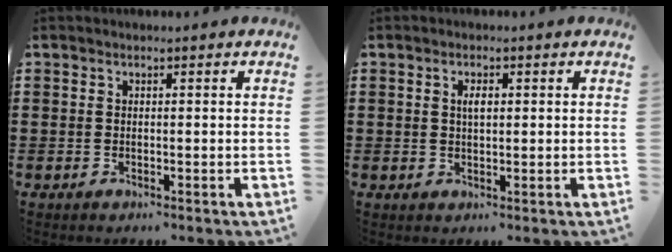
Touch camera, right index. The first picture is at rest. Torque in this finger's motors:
{"motor_torque": [0.09, -0.08, 0.07, 0.05]}